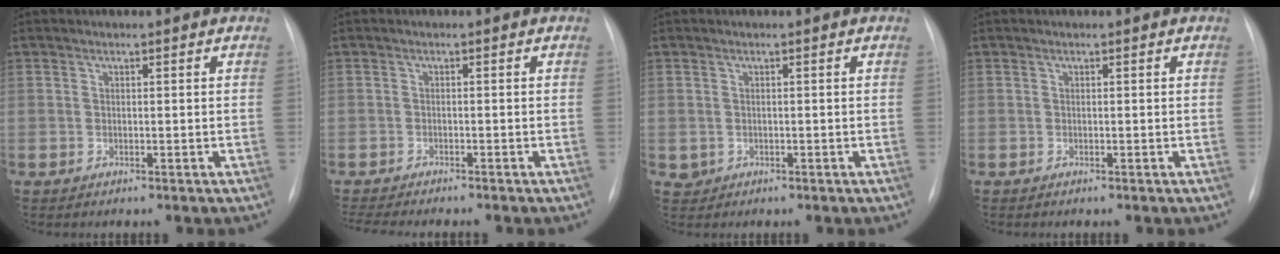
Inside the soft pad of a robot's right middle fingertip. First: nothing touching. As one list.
[{"total": 8.2, "force": [-7.2, 0.8, 3.9], "torque": [-0.051, -0.009, -0.106]}, {"total": 1.2, "force": [-0.2, 1.2, 0.3], "torque": [-0.004, 0.003, 0.001]}, {"total": 0.0}]